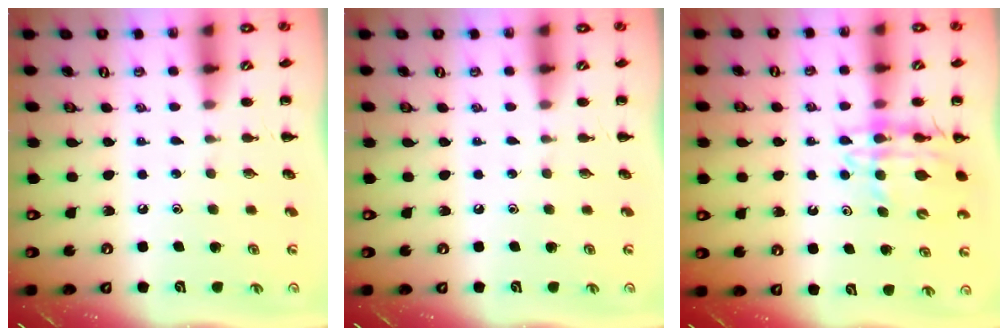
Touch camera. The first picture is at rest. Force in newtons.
{"total": 0.0}
{"total": 12.0, "press": 11.3, "slide": 3.9}